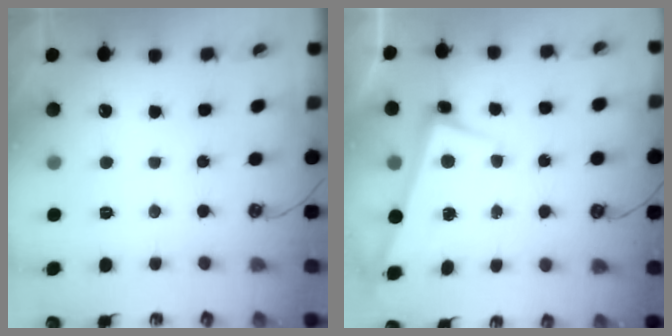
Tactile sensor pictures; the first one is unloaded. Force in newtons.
{"total": 2.9, "press": 2.8, "slide": 0.4}